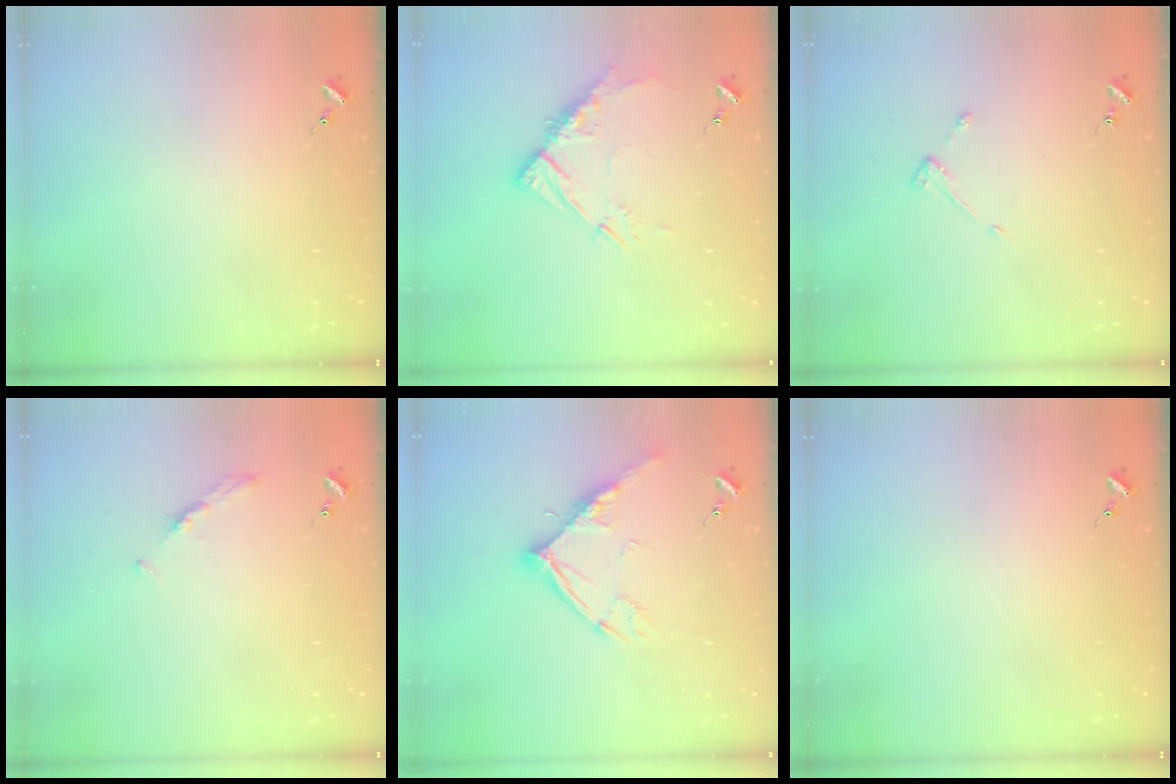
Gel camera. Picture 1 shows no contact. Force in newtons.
{"total": 10.7, "press": 10.7, "slide": 0.9}
{"total": 3.0, "press": 3.0, "slide": 0.4}
{"total": 3.7, "press": 3.6, "slide": 0.4}
{"total": 12.9, "press": 12.8, "slide": 1.3}
{"total": 0.0}